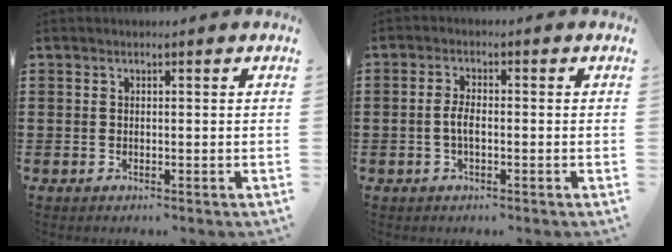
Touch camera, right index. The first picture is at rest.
{"total": 2.8, "force": [-0.6, 0.9, 2.6], "torque": [-0.063, -0.005, -0.015]}